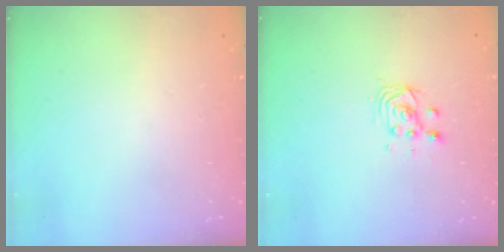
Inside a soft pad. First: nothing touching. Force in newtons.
{"total": 3.6, "press": 3.6, "slide": 0.1}